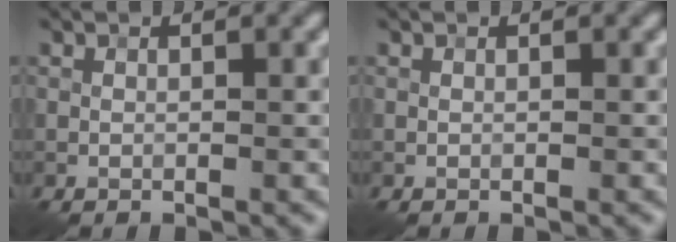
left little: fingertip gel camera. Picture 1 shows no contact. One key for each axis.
{"total": 0.0}